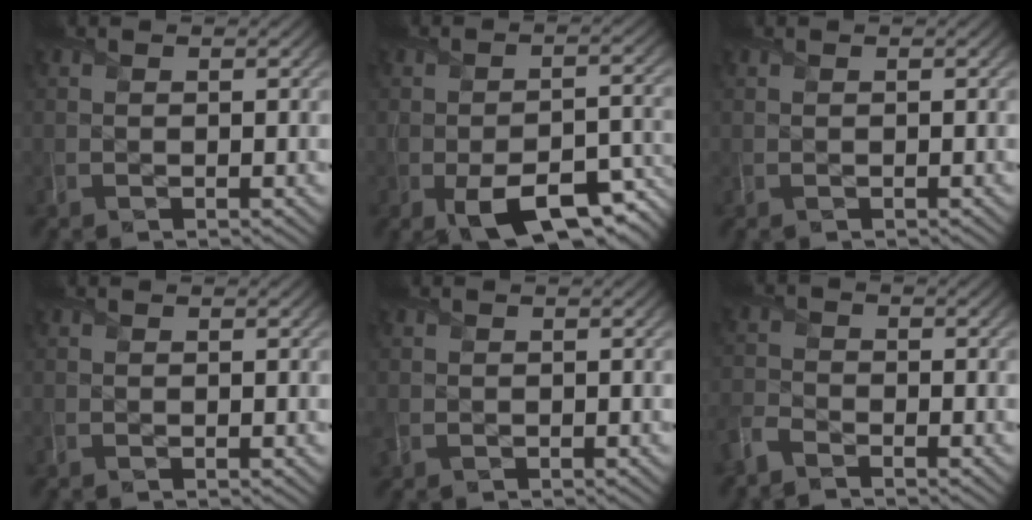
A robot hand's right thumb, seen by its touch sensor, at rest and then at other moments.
{"total": 9.9, "force": [-5.0, 4.6, 7.2], "torque": [-0.120, -0.020, -0.070]}
{"total": 0.0}
{"total": 0.0}
{"total": 1.4, "force": [-0.5, 1.3, 0.5], "torque": [-0.020, -0.006, -0.013]}
{"total": 3.4, "force": [-2.8, 1.1, 1.4], "torque": [-0.037, -0.010, -0.074]}